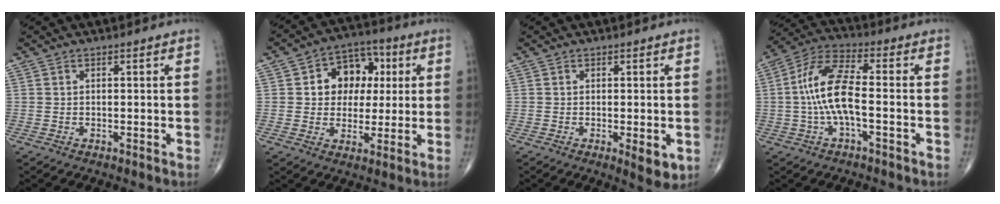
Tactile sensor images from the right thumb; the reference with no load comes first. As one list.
[{"total": 11.4, "force": [2.2, 8.9, 6.8], "torque": [-0.046, 0.012, 0.030]}, {"total": 4.0, "force": [-1.0, 1.3, 3.6], "torque": [-0.048, -0.010, -0.012]}, {"total": 11.3, "force": [-1.3, 3.9, 10.6], "torque": [-0.228, 0.037, -0.029]}]